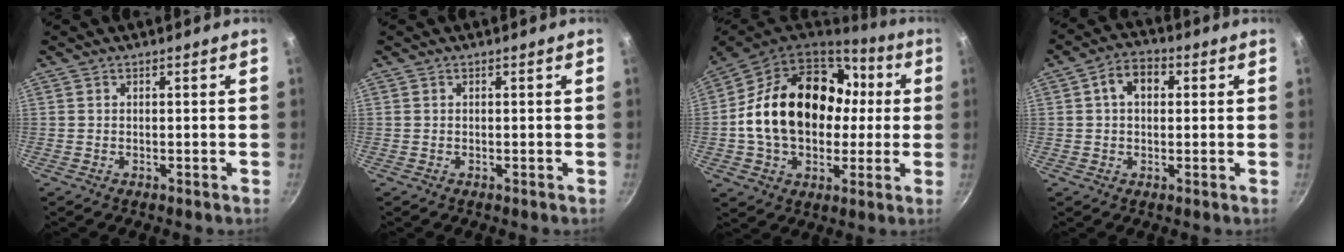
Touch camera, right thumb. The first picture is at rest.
{"total": 0.0}
{"total": 25.7, "force": [2.0, 18.5, 17.8], "torque": [-0.289, 0.044, 0.036]}
{"total": 6.6, "force": [1.6, 4.6, 4.5], "torque": [-0.052, 0.014, 0.015]}